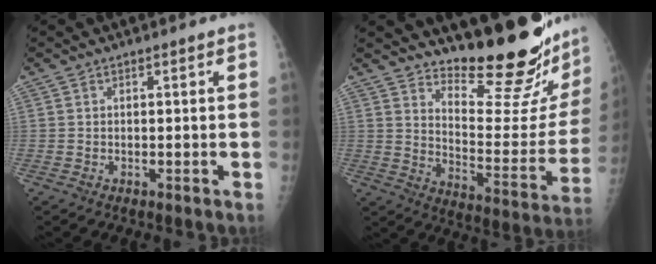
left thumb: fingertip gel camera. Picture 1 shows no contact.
{"total": 20.6, "force": [18.6, 2.4, 8.5], "torque": [-0.087, -0.188, 0.258]}